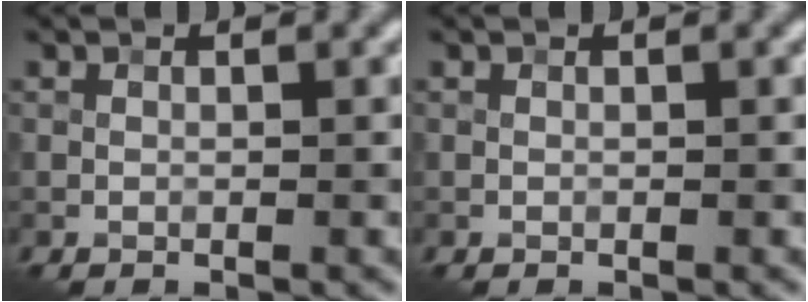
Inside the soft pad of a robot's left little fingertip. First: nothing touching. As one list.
[{"total": 0.0}]